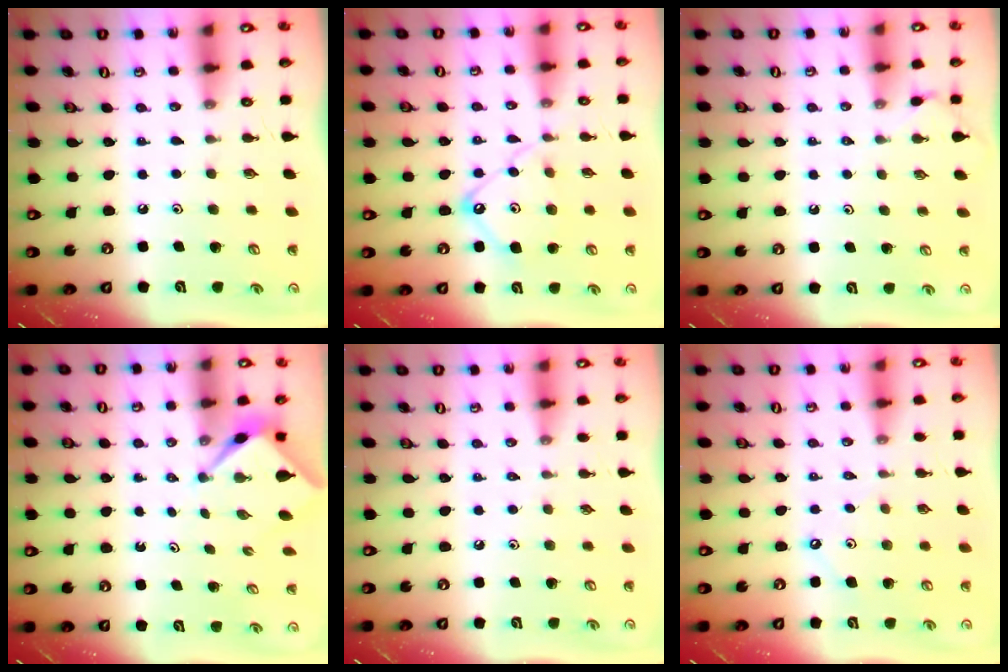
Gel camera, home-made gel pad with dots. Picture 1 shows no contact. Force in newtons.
{"total": 11.4, "press": 11.4, "slide": 1.0}
{"total": 2.1, "press": 2.1, "slide": 0.3}
{"total": 2.5, "press": 2.5, "slide": 0.3}
{"total": 1.2, "press": 1.1, "slide": 0.3}
{"total": 2.8, "press": 2.8, "slide": 0.5}